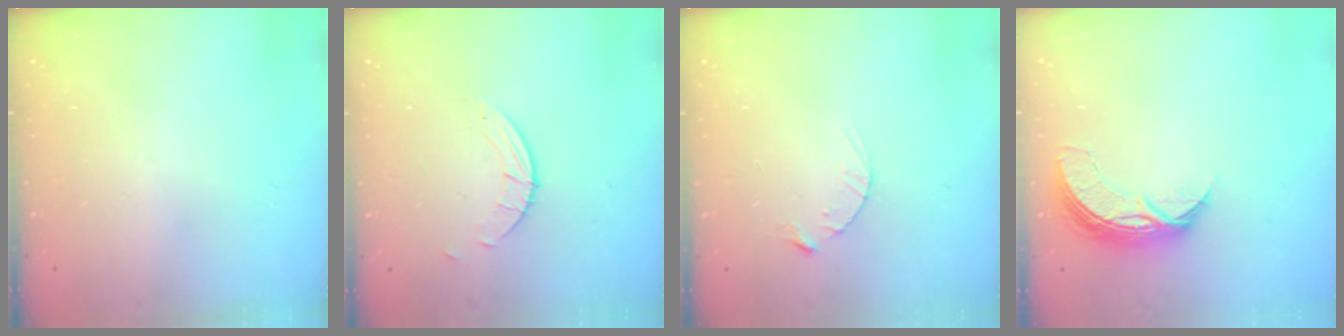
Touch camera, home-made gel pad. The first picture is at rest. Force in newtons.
{"total": 2.7, "press": 2.7, "slide": 0.3}
{"total": 2.5, "press": 2.5, "slide": 0.4}
{"total": 8.9, "press": 8.9, "slide": 0.4}